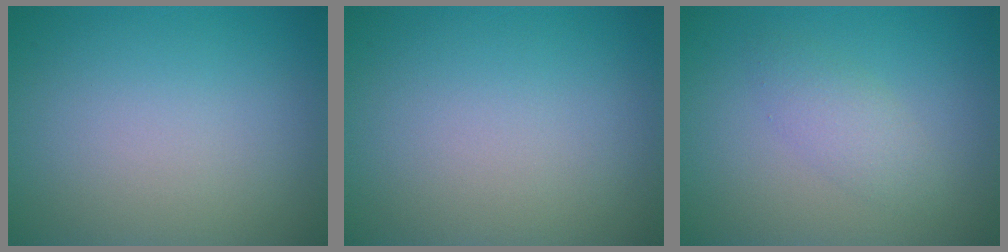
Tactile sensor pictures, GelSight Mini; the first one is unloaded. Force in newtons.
{"total": 0.0}
{"total": 2.0, "press": 2.0, "slide": 0.1}